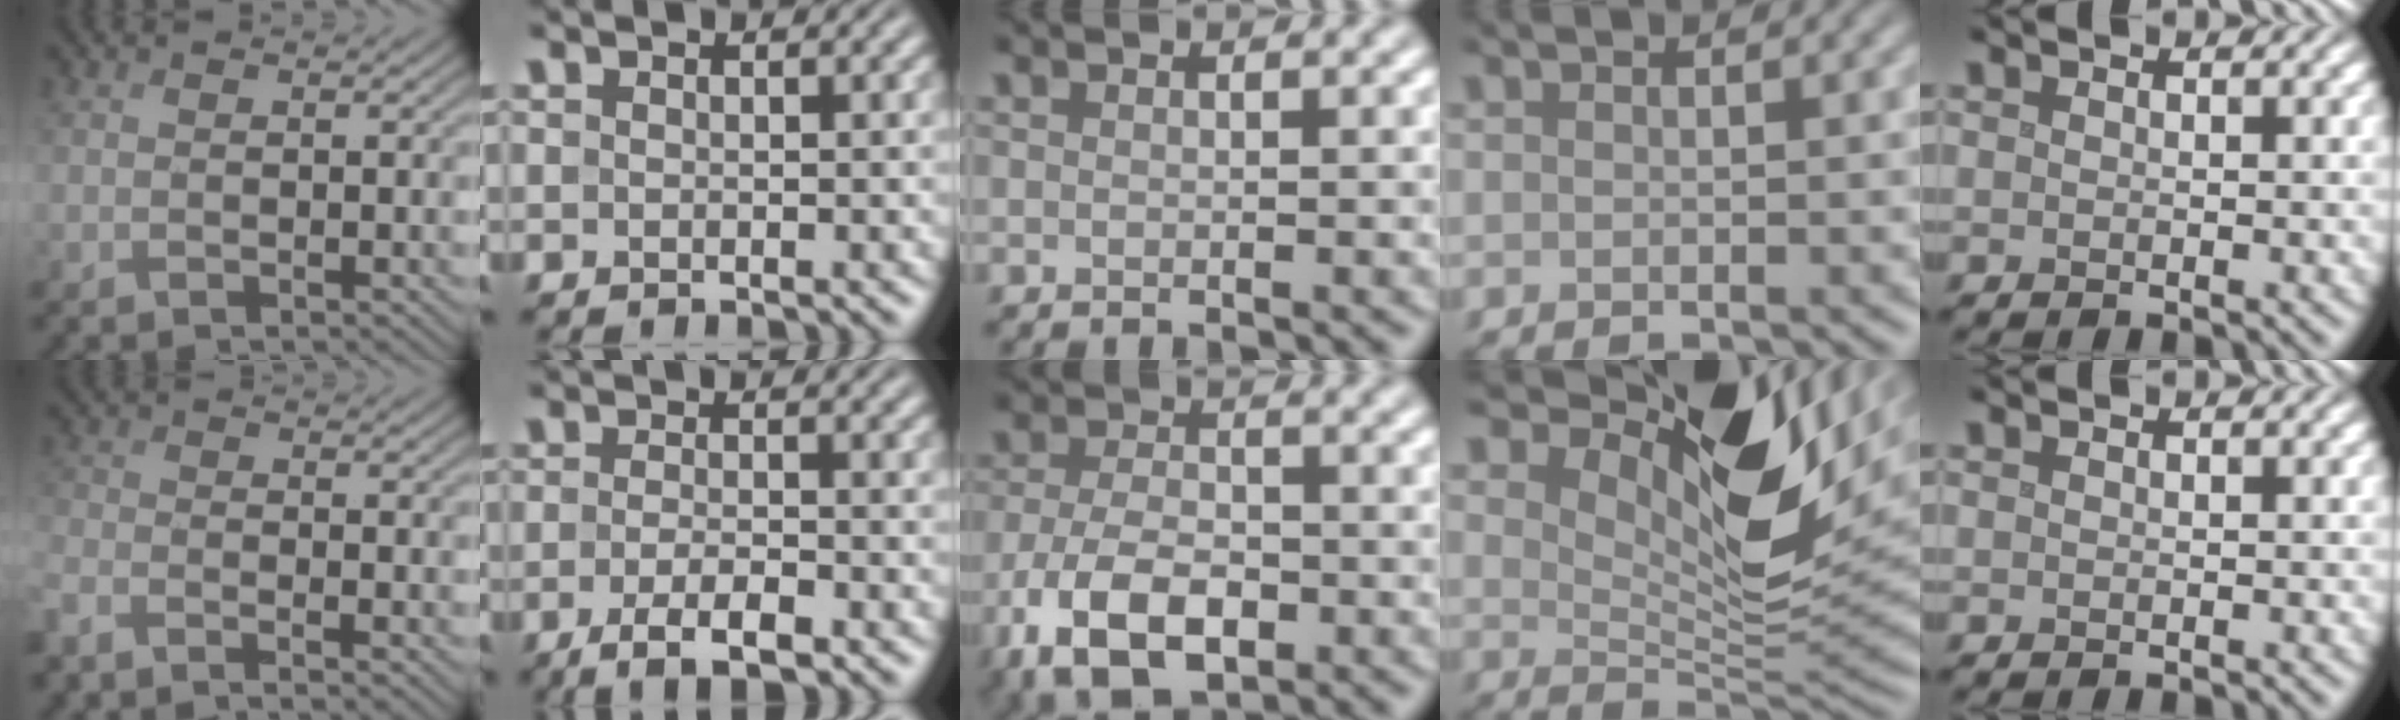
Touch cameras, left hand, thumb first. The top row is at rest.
{"thumb": {"total": 3.9, "force": [-3.3, 0.9, 1.9], "torque": [-0.049, -0.014, -0.075]}, "index": {"total": 3.9, "force": [-2.0, 1.0, 3.2], "torque": [-0.062, -0.004, -0.037]}, "middle": {"total": 6.9, "force": [-3.4, 3.5, 4.9], "torque": [-0.102, -0.008, -0.067]}, "ring": {"total": 12.4, "force": [6.9, 4.8, 9.1], "torque": [-0.146, 0.008, 0.124]}}